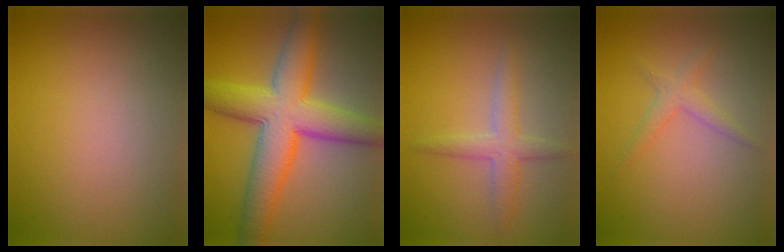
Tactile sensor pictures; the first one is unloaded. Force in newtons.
{"total": 9.5, "press": 9.5, "slide": 0.3}
{"total": 2.5, "press": 2.5, "slide": 0.1}
{"total": 1.7, "press": 1.7, "slide": 0.1}